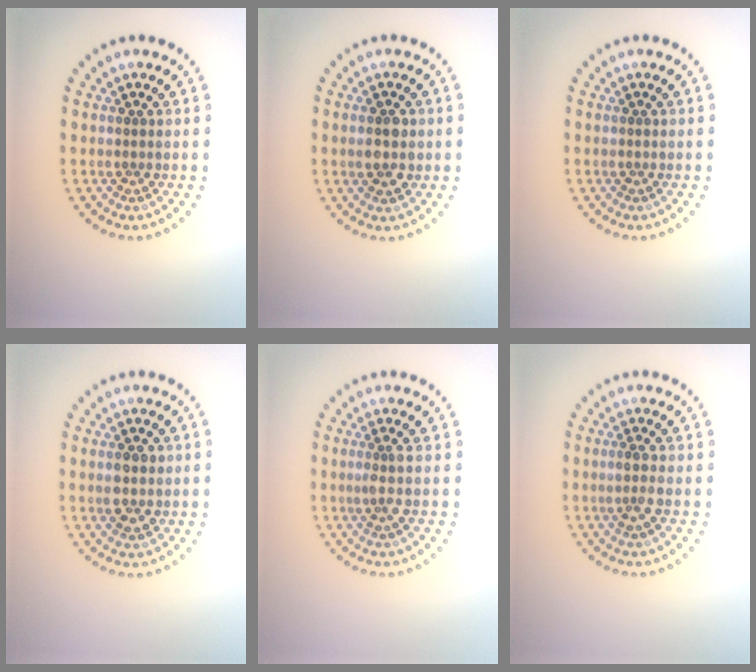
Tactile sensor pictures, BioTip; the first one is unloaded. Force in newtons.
{"total": 2.1, "press": 2.1, "slide": 0.2}
{"total": 0.0}
{"total": 2.3, "press": 2.3, "slide": 0.3}
{"total": 1.5, "press": 1.1, "slide": 1.0}
{"total": 1.6, "press": 1.3, "slide": 0.9}